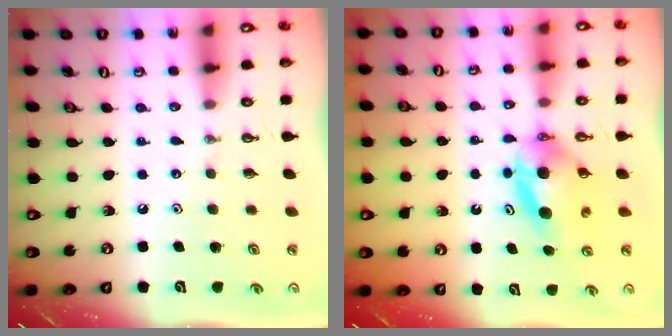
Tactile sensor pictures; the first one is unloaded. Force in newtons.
{"total": 7.3, "press": 5.4, "slide": 4.9}